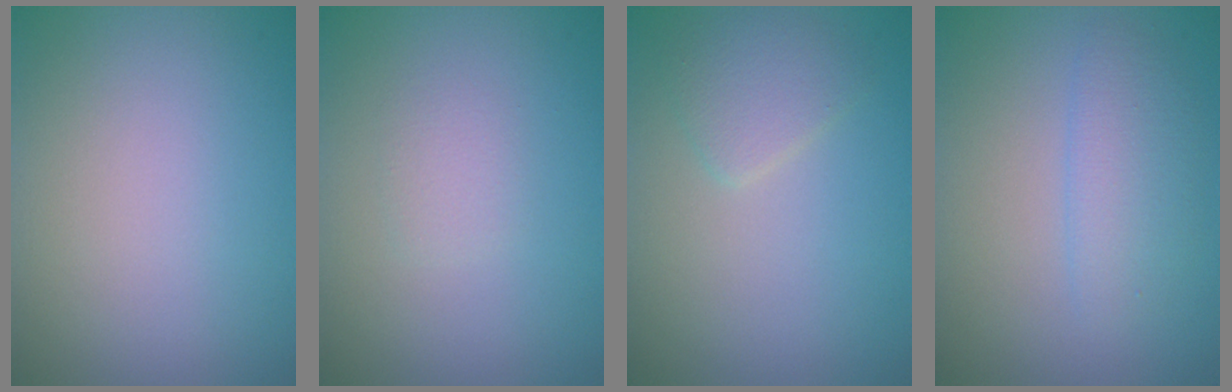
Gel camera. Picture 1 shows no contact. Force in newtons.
{"total": 1.0, "press": 1.0, "slide": 0.0}
{"total": 2.0, "press": 2.0, "slide": 0.1}
{"total": 2.4, "press": 2.4, "slide": 0.1}